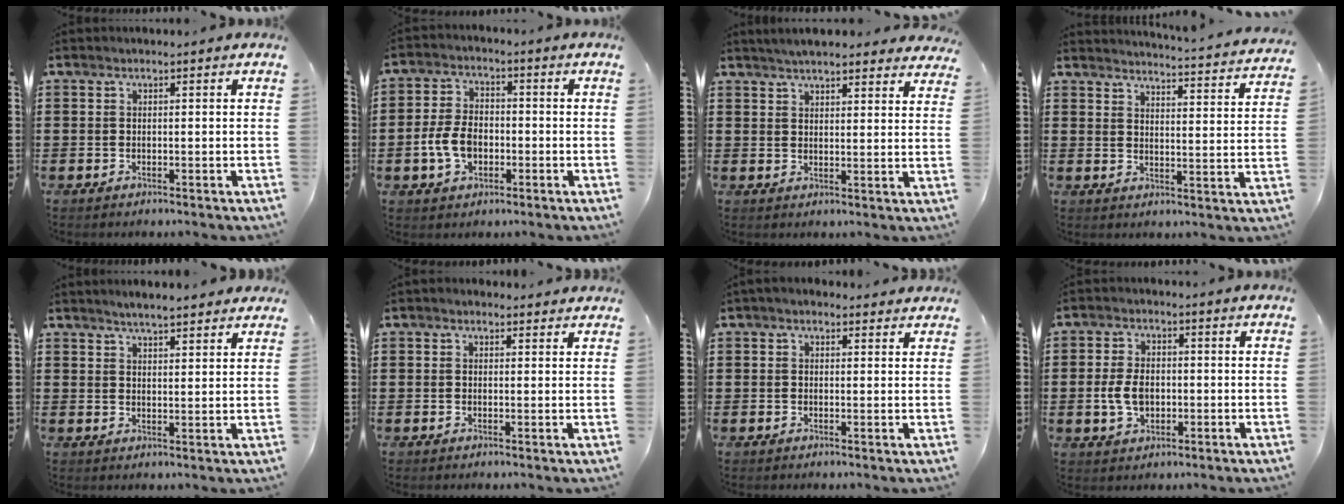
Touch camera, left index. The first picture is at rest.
{"total": 6.6, "force": [-1.8, 4.2, 4.7], "torque": [-0.119, 0.000, -0.041]}
{"total": 4.5, "force": [4.3, 0.3, 1.2], "torque": [-0.035, -0.011, 0.080]}
{"total": 3.5, "force": [3.4, -0.6, 0.4], "torque": [-0.020, -0.036, 0.052]}
{"total": 3.2, "force": [3.1, 0.1, 0.8], "torque": [-0.024, -0.006, 0.056]}
{"total": 1.4, "force": [1.2, 0.5, 0.2], "torque": [-0.005, 0.005, 0.024]}
{"total": 1.7, "force": [1.5, 0.7, 0.6], "torque": [-0.014, 0.007, 0.028]}
{"total": 5.3, "force": [-0.6, 3.3, 4.1], "torque": [-0.098, 0.000, -0.017]}